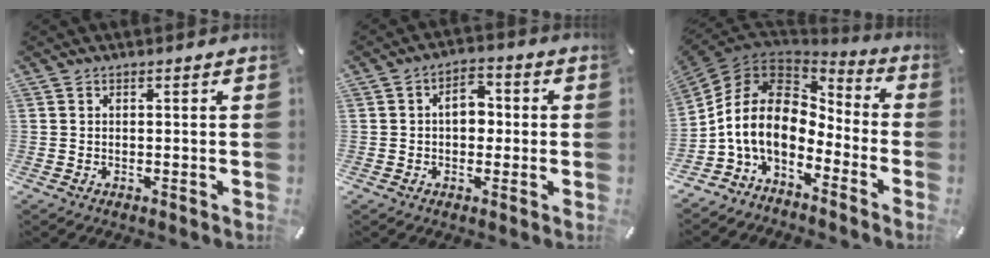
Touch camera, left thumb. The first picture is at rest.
{"total": 6.7, "force": [0.0, 4.4, 5.1], "torque": [-0.062, 0.003, -0.006]}
{"total": 13.7, "force": [-2.5, 9.3, 9.7], "torque": [-0.224, 0.009, -0.054]}